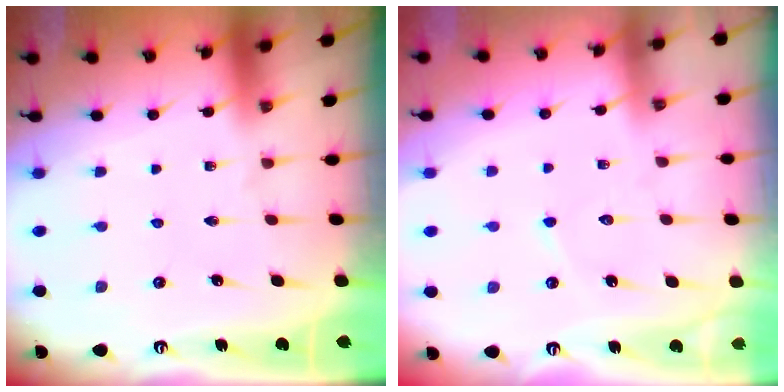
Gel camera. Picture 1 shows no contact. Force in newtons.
{"total": 3.9, "press": 3.8, "slide": 0.4}